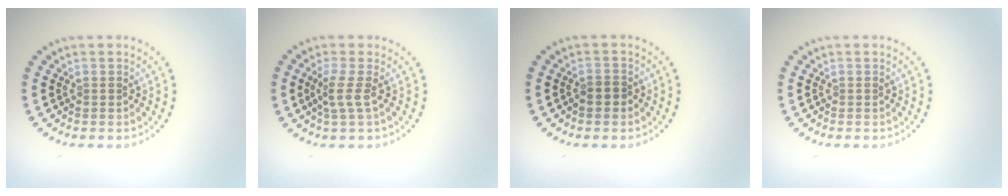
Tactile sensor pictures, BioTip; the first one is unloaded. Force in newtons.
{"total": 1.8, "press": 1.4, "slide": 1.2}
{"total": 1.4, "press": 1.3, "slide": 0.6}
{"total": 0.0}